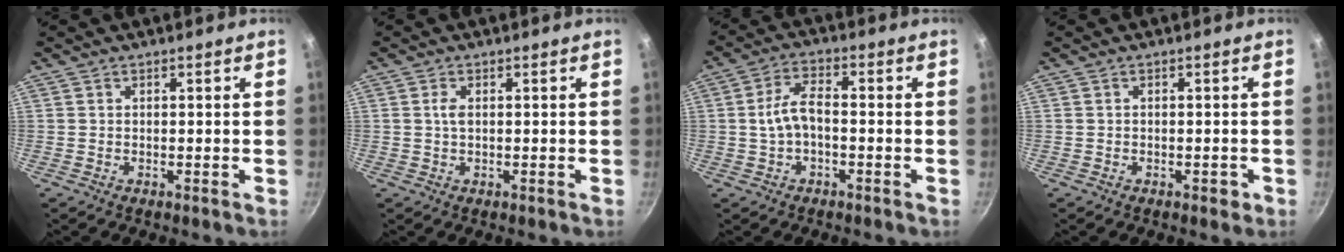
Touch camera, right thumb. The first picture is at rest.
{"total": 1.5, "force": [0.2, 0.7, 1.3], "torque": [-0.031, 0.001, 0.005]}
{"total": 6.4, "force": [-0.6, 3.3, 5.4], "torque": [-0.109, 0.024, -0.016]}
{"total": 1.4, "force": [-0.7, 0.9, 0.9], "torque": [-0.009, 0.002, -0.009]}